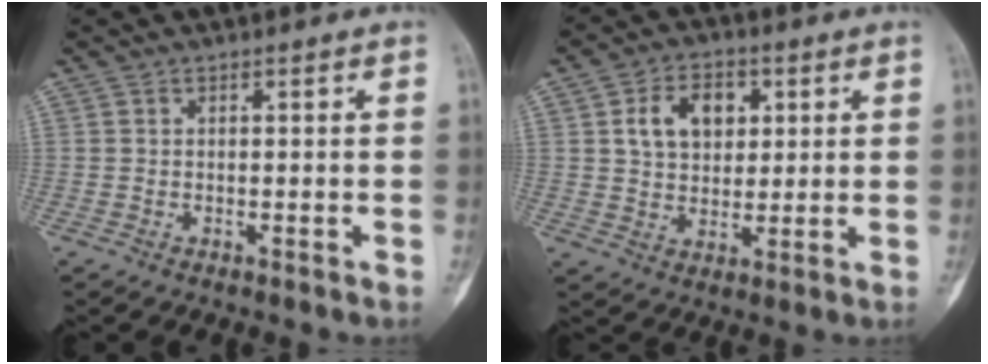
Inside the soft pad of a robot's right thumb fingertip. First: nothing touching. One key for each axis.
{"total": 9.6, "fx": 2.7, "fy": 6.8, "fz": 6.1, "tx": -0.071, "ty": -0.004, "tz": 0.047}